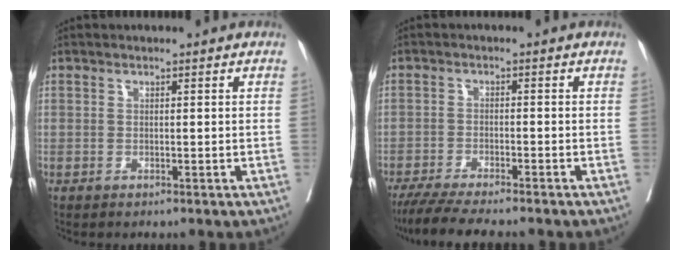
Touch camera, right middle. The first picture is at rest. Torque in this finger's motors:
{"motor_torque": [0.30, -0.32, 0.13, 0.05]}